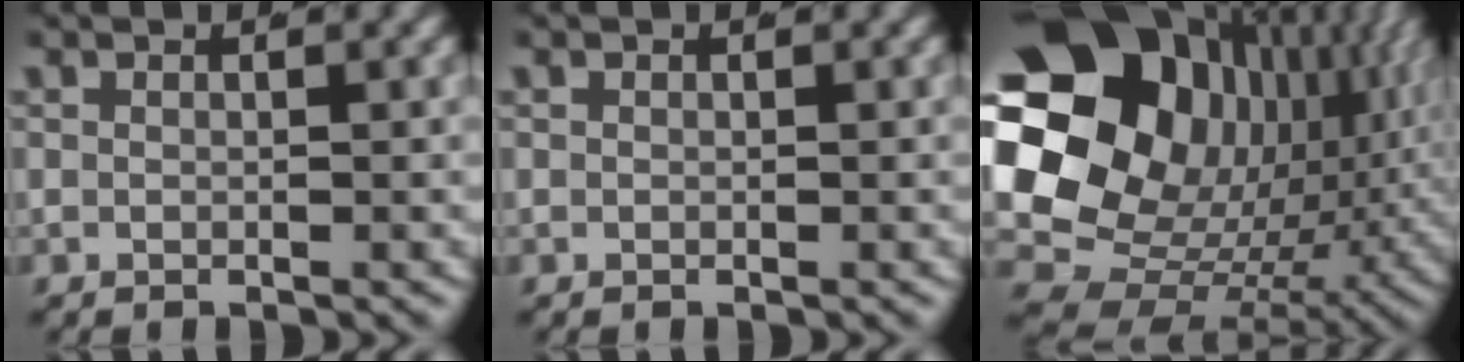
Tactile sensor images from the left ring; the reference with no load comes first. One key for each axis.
{"total": 0.0}
{"total": 27.7, "fx": 1.9, "fy": 20.5, "fz": 18.5, "tx": -0.301, "ty": -0.032, "tz": 0.032}